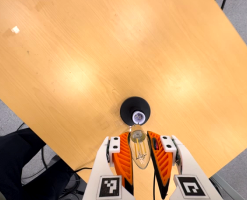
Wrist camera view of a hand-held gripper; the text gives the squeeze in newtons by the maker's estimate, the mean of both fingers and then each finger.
{"total": 21.7, "left": 23.4, "right": 19.9}